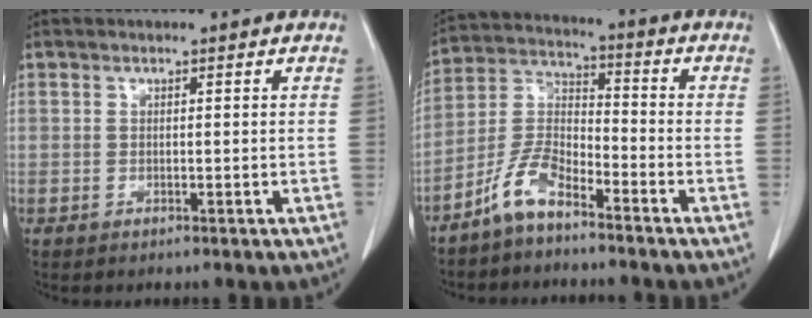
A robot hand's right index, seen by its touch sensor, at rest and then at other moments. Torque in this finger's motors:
{"motor_torque": [0.08, -0.22, 0.01, 0.00]}